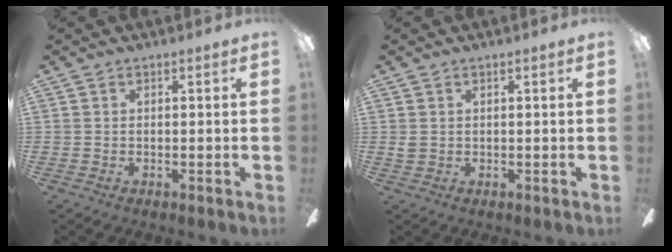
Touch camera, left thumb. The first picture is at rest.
{"total": 1.7, "force": [0.5, 1.2, 1.1], "torque": [-0.022, 0.005, 0.008]}